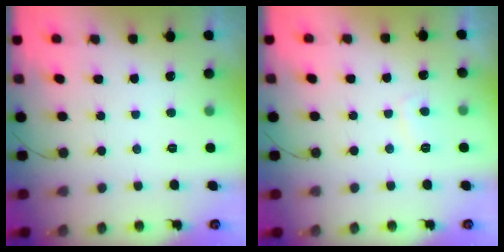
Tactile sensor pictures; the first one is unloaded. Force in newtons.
{"total": 2.8, "press": 2.7, "slide": 0.6}